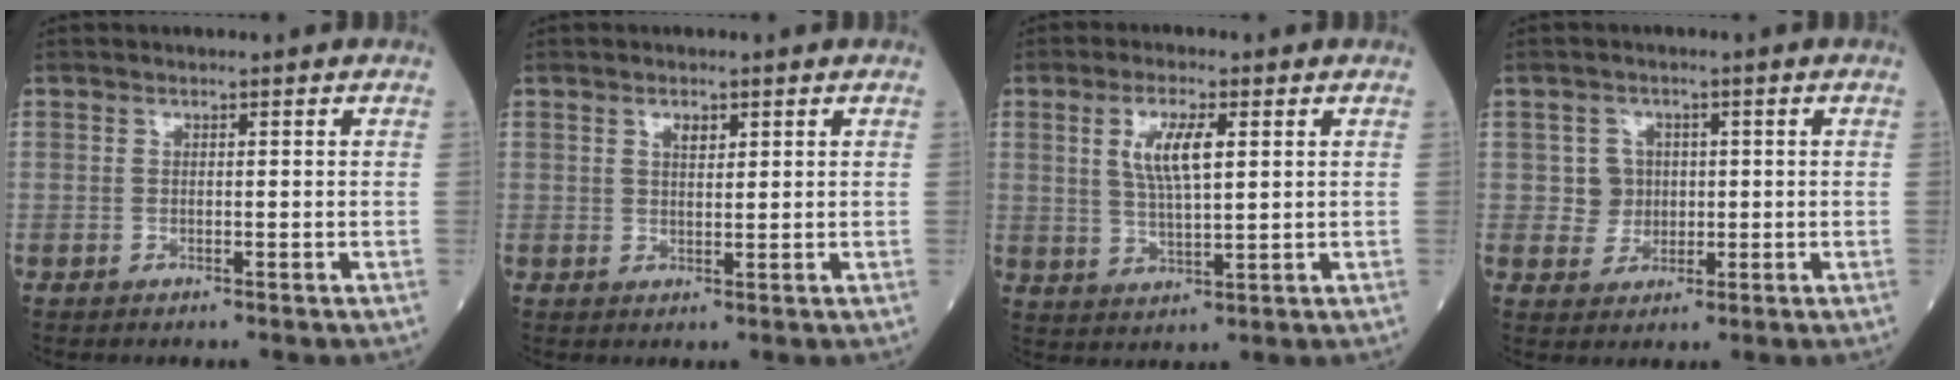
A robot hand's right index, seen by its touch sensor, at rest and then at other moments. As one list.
[{"total": 1.7, "force": [0.9, 0.8, 1.1], "torque": [-0.018, 0.001, 0.016]}, {"total": 6.5, "force": [2.0, 1.5, 6.0], "torque": [-0.120, 0.003, 0.044]}, {"total": 3.6, "force": [0.3, 3.5, 0.3], "torque": [0.004, 0.008, 0.007]}]